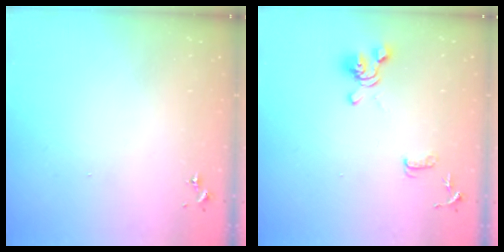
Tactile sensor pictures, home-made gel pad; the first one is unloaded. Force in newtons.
{"total": 11.5, "press": 11.4, "slide": 1.6}